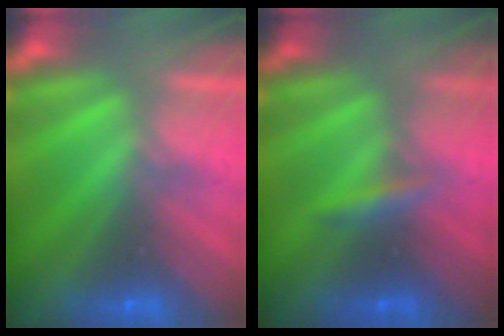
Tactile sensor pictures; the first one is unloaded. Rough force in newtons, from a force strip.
{"total": 2.4}